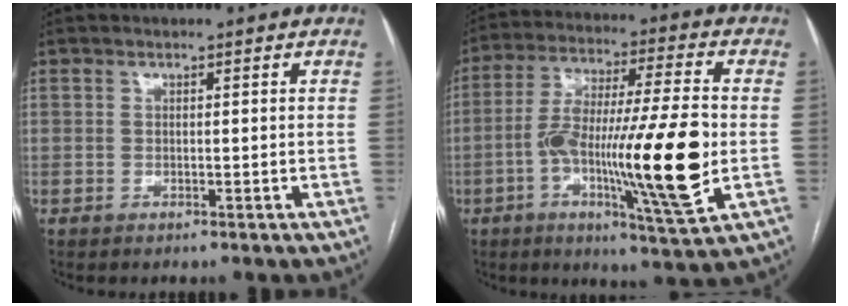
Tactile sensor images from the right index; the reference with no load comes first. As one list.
[{"total": 19.2, "force": [-3.5, 1.4, 18.9], "torque": [-0.318, -0.004, -0.057]}]